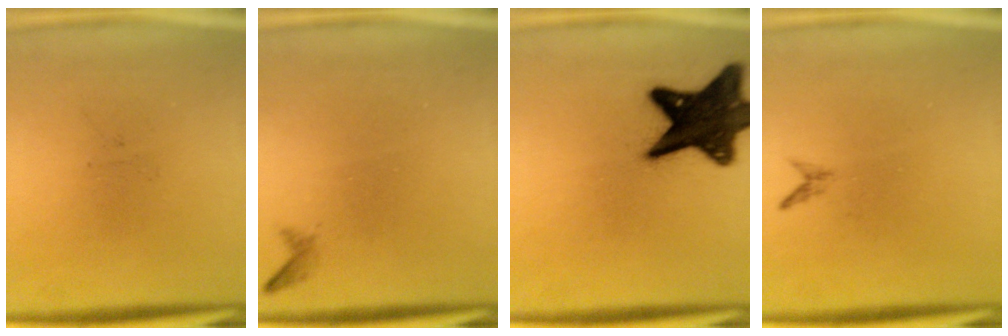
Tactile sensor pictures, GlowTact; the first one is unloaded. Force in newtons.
{"total": 0.6}
{"total": 19.0}
{"total": 0.7}